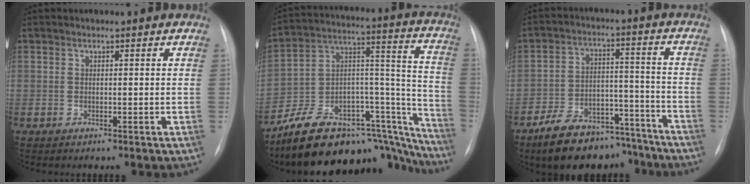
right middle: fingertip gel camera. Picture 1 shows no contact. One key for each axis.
{"total": 26.0, "fx": -21.9, "fy": 9.2, "fz": 10.6, "tx": -0.106, "ty": 0.063, "tz": -0.330}
{"total": 14.4, "fx": -11.7, "fy": 6.2, "fz": 5.6, "tx": -0.076, "ty": 0.038, "tz": -0.185}